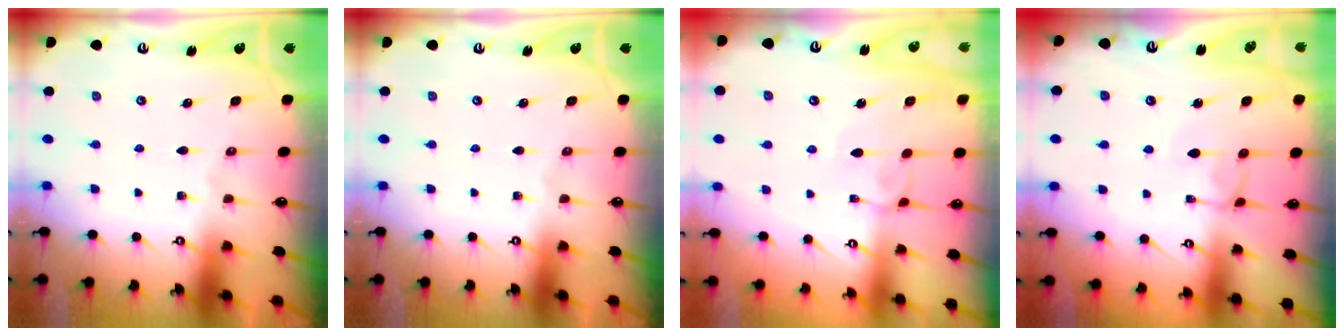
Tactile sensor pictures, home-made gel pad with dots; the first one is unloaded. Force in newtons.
{"total": 0.0}
{"total": 1.7, "press": 1.7, "slide": 0.4}
{"total": 1.5, "press": 1.5, "slide": 0.3}